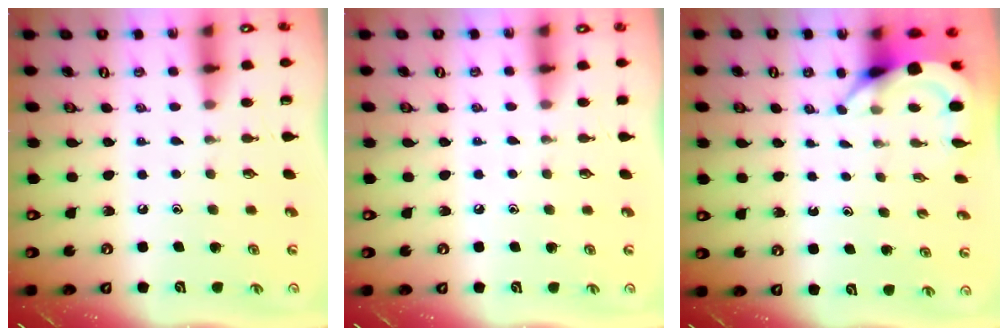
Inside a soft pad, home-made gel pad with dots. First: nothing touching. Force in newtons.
{"total": 2.6, "press": 2.6, "slide": 0.4}
{"total": 3.9, "press": 3.9, "slide": 0.1}